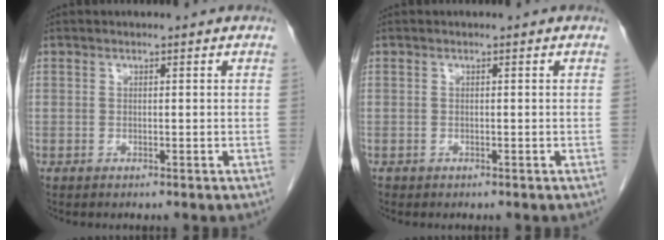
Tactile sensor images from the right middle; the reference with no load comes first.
{"total": 0.0}